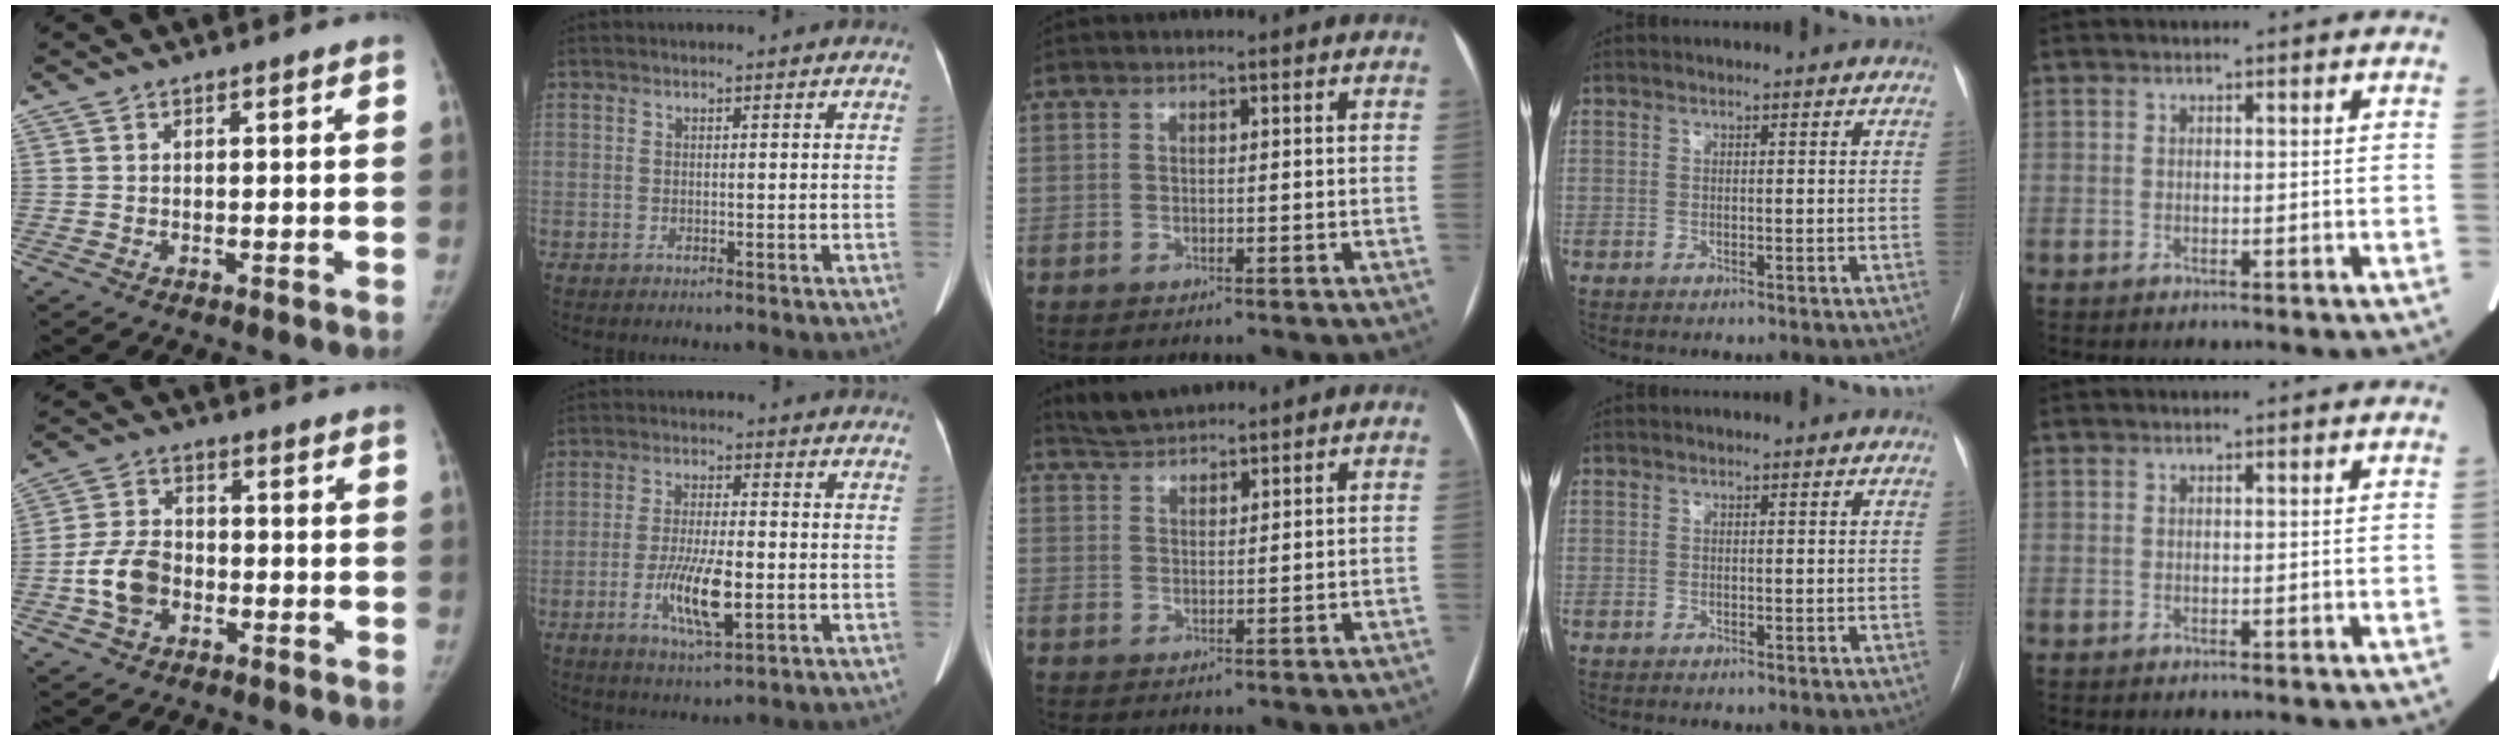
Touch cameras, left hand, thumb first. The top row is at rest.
{"thumb": {"total": 8.2, "force": [-2.4, 6.0, 5.0], "torque": [-0.082, 0.018, -0.051]}, "index": {"total": 8.7, "force": [-2.6, 1.8, 8.1], "torque": [-0.157, -0.011, -0.042]}, "middle": {"total": 3.9, "force": [3.9, 0.0, 0.4], "torque": [-0.020, 0.017, 0.079]}}